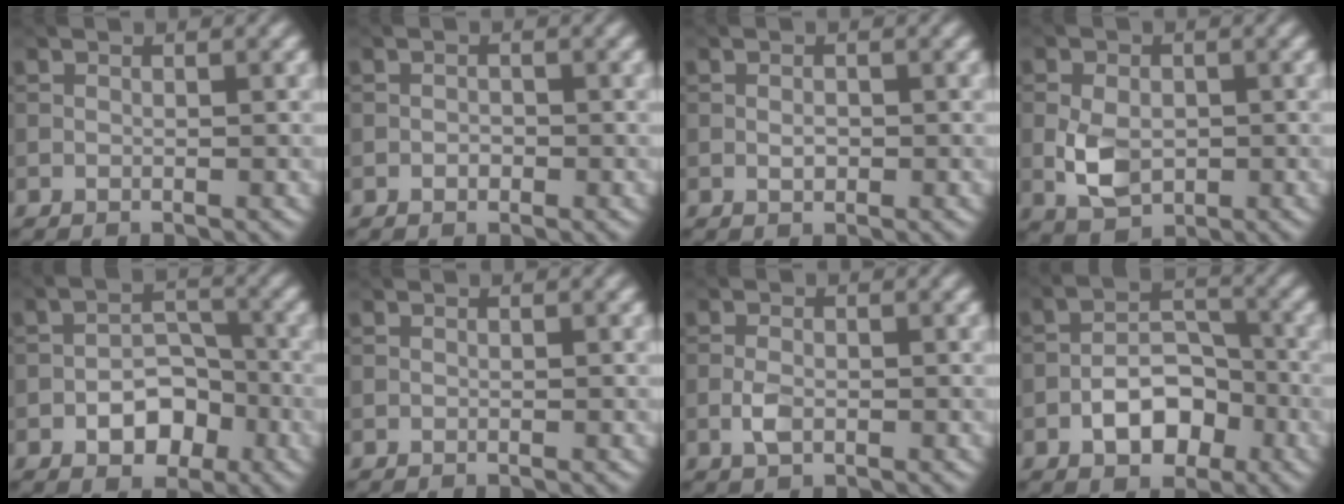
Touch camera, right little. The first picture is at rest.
{"total": 0.7, "force": [-0.3, 0.5, 0.4], "torque": [-0.005, 0.001, -0.008]}
{"total": 0.9, "force": [-0.2, 0.5, 0.7], "torque": [-0.011, 0.001, -0.004]}
{"total": 4.4, "force": [-0.9, 3.0, 3.1], "torque": [-0.064, -0.007, -0.020]}
{"total": 4.7, "force": [-2.0, 2.8, 3.1], "torque": [-0.039, 0.007, -0.035]}
{"total": 0.0}
{"total": 1.9, "force": [-0.6, 1.0, 1.4], "torque": [-0.029, 0.000, -0.016]}
{"total": 5.1, "force": [-2.3, 2.9, 3.5], "torque": [-0.048, 0.010, -0.042]}